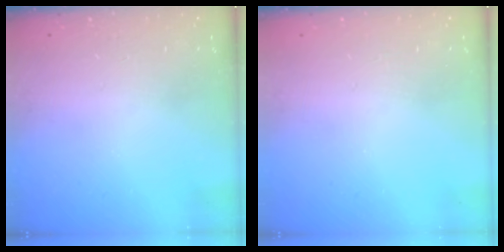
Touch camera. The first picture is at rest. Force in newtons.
{"total": 0.0}